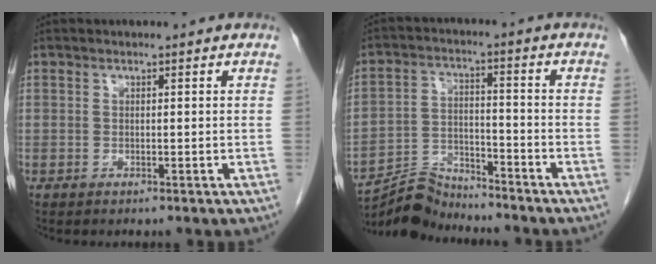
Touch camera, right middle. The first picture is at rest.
{"total": 7.8, "force": [-7.8, 0.8, 0.2], "torque": [-0.010, 0.004, -0.144]}